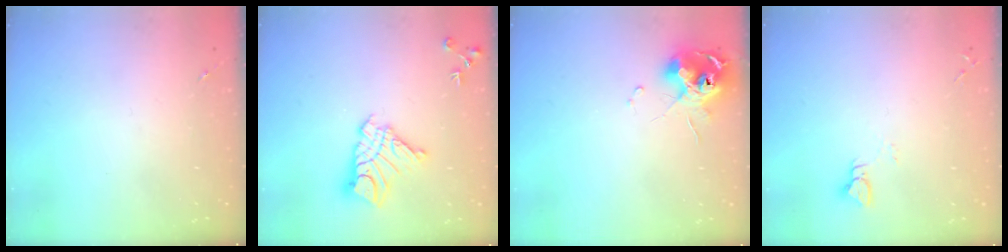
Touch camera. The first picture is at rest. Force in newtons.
{"total": 13.7, "press": 13.6, "slide": 1.2}
{"total": 12.2, "press": 12.1, "slide": 1.3}
{"total": 3.0, "press": 3.0, "slide": 0.3}